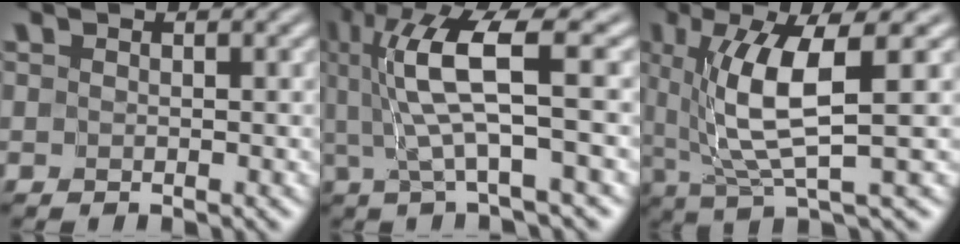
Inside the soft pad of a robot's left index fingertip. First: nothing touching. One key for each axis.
{"total": 7.4, "fx": 1.3, "fy": 1.2, "fz": 7.2, "tx": -0.143, "ty": 0.006, "tz": 0.026}
{"total": 6.7, "fx": 1.3, "fy": 1.1, "fz": 6.5, "tx": -0.120, "ty": 0.000, "tz": 0.028}